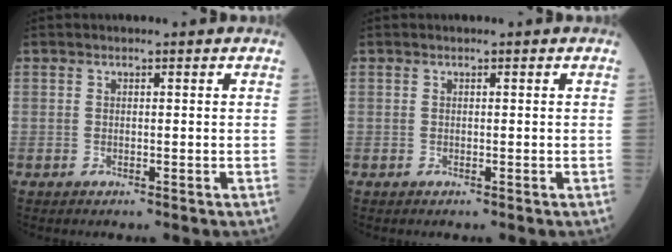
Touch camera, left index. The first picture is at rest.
{"total": 0.0}